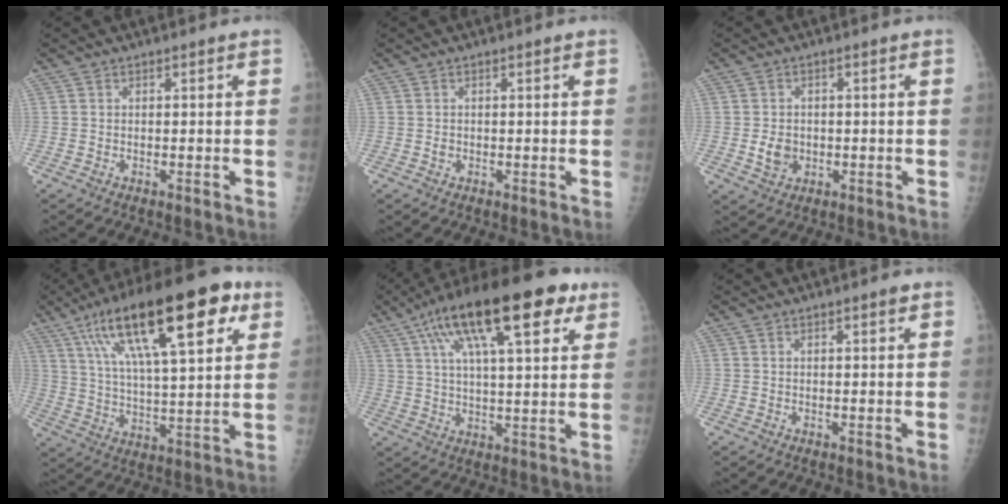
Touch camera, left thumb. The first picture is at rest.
{"total": 0.5, "force": [-0.2, 0.5, 0.1], "torque": [0.003, 0.000, -0.003]}
{"total": 3.7, "force": [-0.7, 3.1, 1.8], "torque": [-0.020, 0.000, -0.006]}
{"total": 25.7, "force": [12.3, 8.3, 21.0], "torque": [-0.329, -0.005, 0.198]}
{"total": 21.9, "force": [10.8, 7.3, 17.6], "torque": [-0.273, 0.003, 0.169]}
{"total": 1.4, "force": [0.8, 0.2, 1.1], "torque": [-0.017, -0.002, 0.011]}